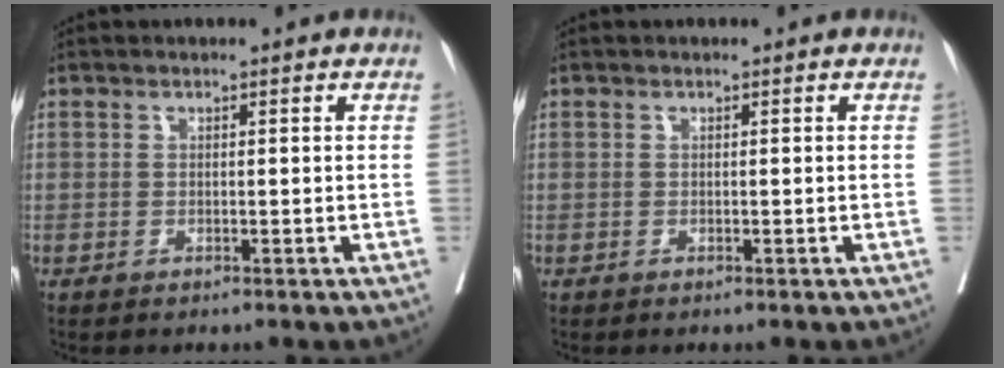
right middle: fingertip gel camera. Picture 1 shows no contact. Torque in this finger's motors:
{"motor_torque": [-0.04, 0.18, -0.02, 0.00]}